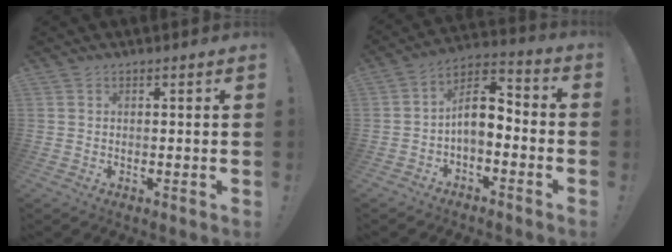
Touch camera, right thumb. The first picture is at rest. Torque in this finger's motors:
{"motor_torque": [1.02, 1.12, 0.54, -0.67, 0.02]}